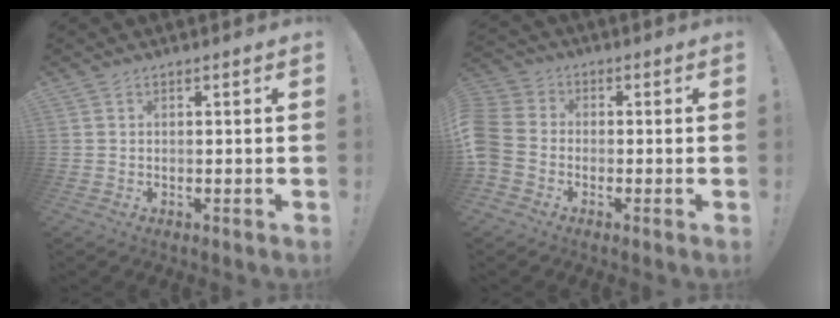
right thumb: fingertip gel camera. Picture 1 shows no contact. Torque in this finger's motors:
{"motor_torque": [1.42, 0.72, 0.77, -0.94, 0.40]}